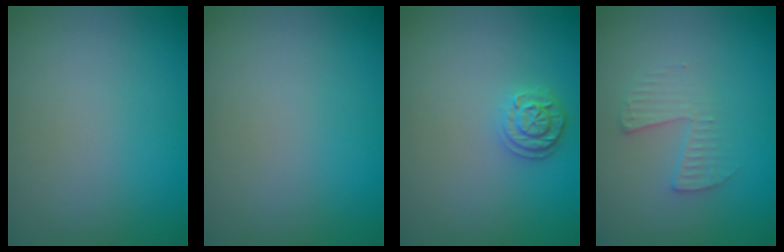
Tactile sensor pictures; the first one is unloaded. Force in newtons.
{"total": 0.0}
{"total": 2.0, "press": 1.9, "slide": 0.5}
{"total": 2.1, "press": 2.0, "slide": 0.1}